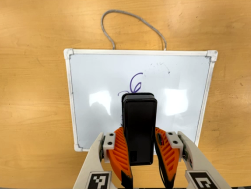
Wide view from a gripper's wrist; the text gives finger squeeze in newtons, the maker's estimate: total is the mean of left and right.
{"total": 9.1, "left": 7.7, "right": 10.4}